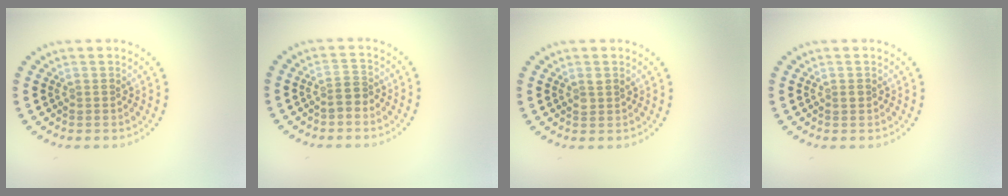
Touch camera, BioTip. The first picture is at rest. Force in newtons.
{"total": 1.6, "press": 1.4, "slide": 0.8}
{"total": 1.0, "press": 1.0, "slide": 0.2}
{"total": 0.7, "press": 0.7, "slide": 0.1}